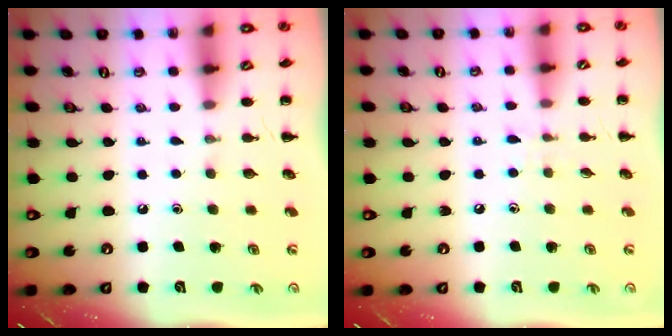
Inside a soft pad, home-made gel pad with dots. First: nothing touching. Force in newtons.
{"total": 3.9, "press": 3.6, "slide": 1.5}